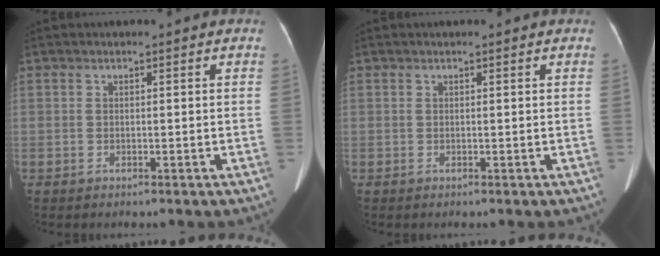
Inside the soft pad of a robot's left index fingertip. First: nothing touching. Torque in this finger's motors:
{"motor_torque": [0.06, -0.22, 0.02, -0.01]}